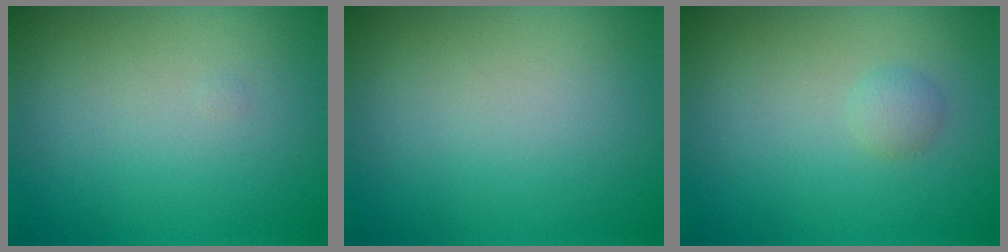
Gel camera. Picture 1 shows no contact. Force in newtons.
{"total": 0.0}
{"total": 1.0, "press": 1.0, "slide": 0.1}